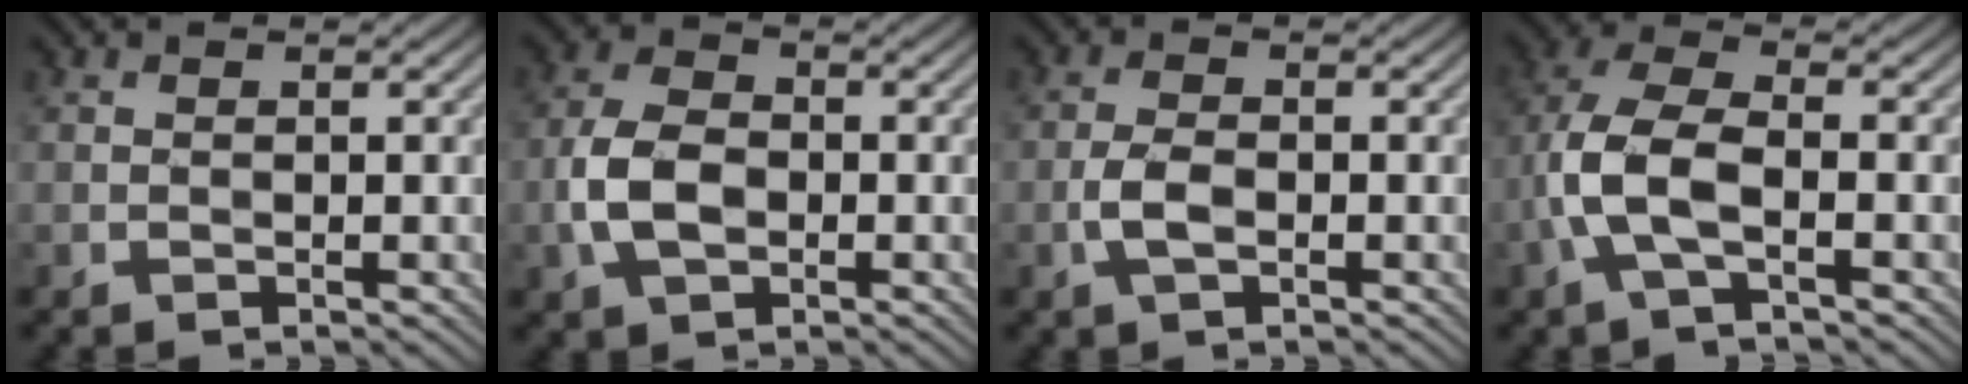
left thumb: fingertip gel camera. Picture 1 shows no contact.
{"total": 5.9, "force": [-1.4, 3.7, 4.3], "torque": [-0.104, 0.000, -0.031]}
{"total": 2.9, "force": [-1.1, 1.2, 2.4], "torque": [-0.057, 0.000, -0.026]}
{"total": 7.0, "force": [-2.1, 2.7, 6.1], "torque": [-0.148, 0.010, -0.050]}